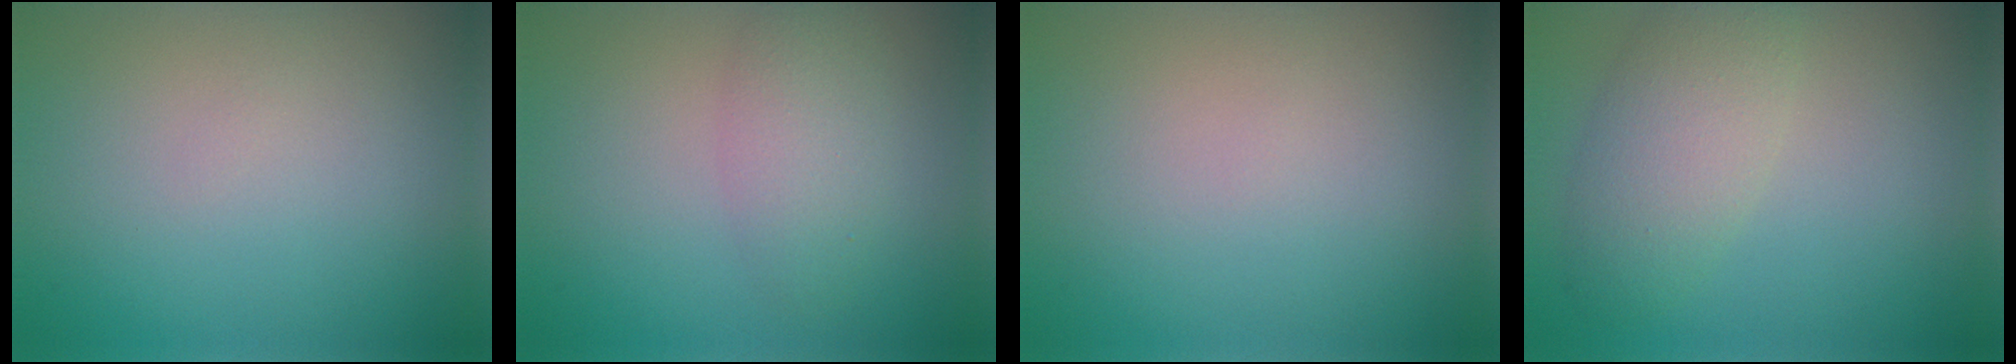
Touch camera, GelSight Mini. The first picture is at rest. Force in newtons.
{"total": 2.6, "press": 2.6, "slide": 0.2}
{"total": 0.0}
{"total": 4.3, "press": 4.3, "slide": 0.1}